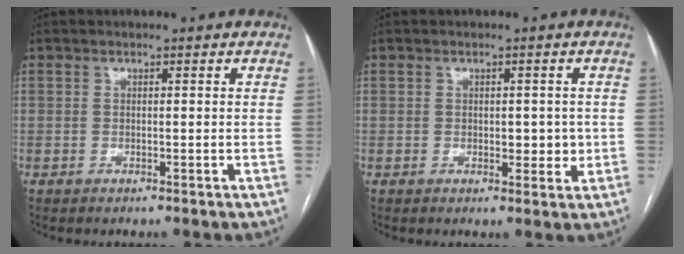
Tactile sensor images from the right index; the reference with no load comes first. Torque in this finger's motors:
{"motor_torque": [0.29, -0.01, 0.07, 0.03]}